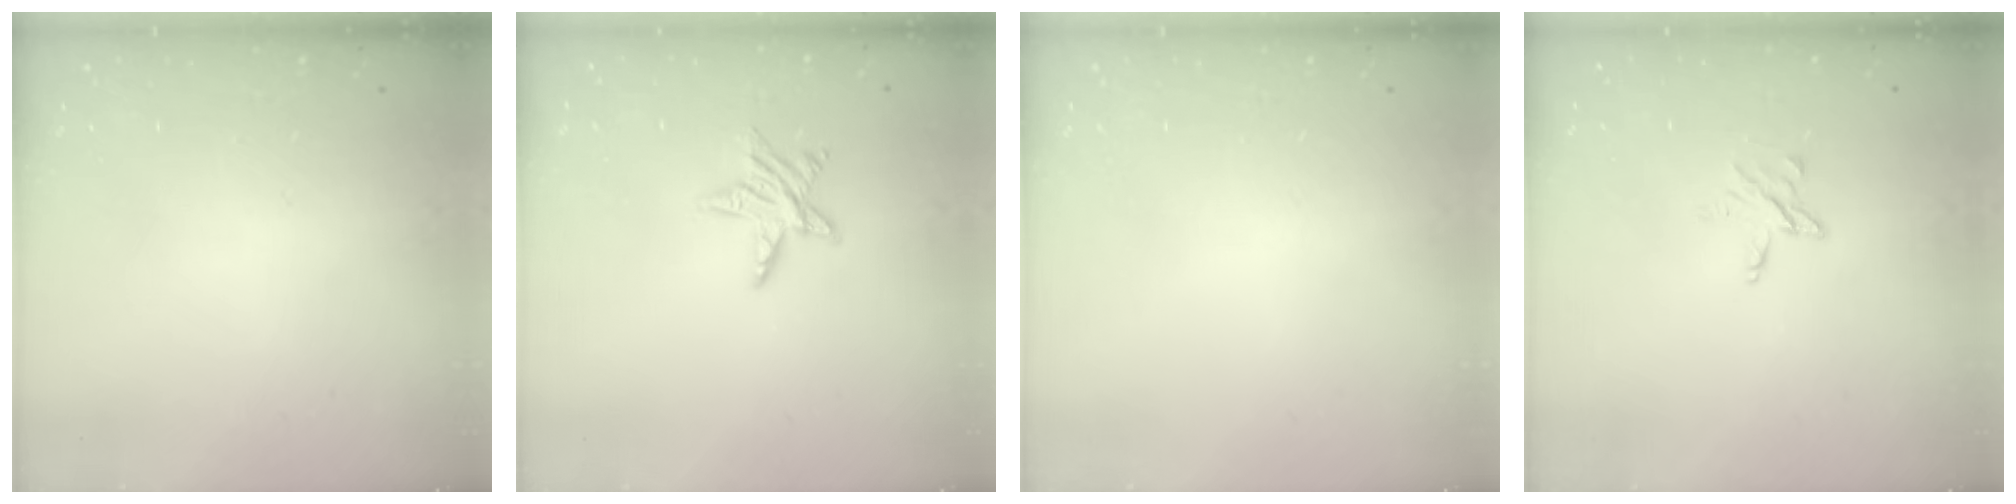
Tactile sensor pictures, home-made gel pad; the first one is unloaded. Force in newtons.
{"total": 6.9, "press": 6.9, "slide": 0.2}
{"total": 0.0}
{"total": 4.2, "press": 4.2, "slide": 0.4}